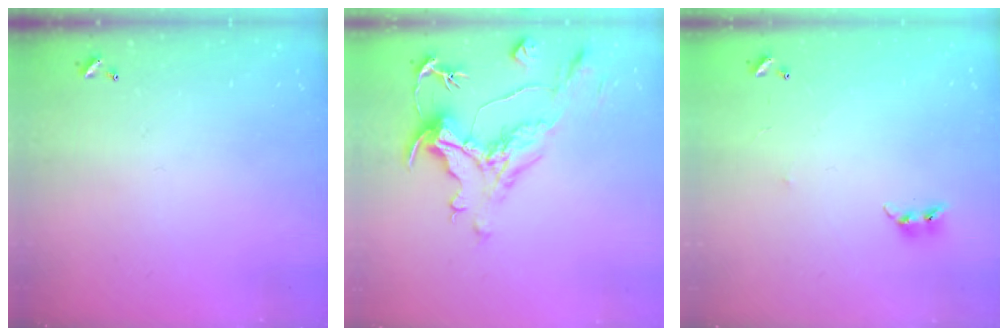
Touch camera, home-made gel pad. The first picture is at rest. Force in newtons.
{"total": 1.9, "press": 0.8, "slide": 1.7}
{"total": 6.2, "press": 6.2, "slide": 0.2}